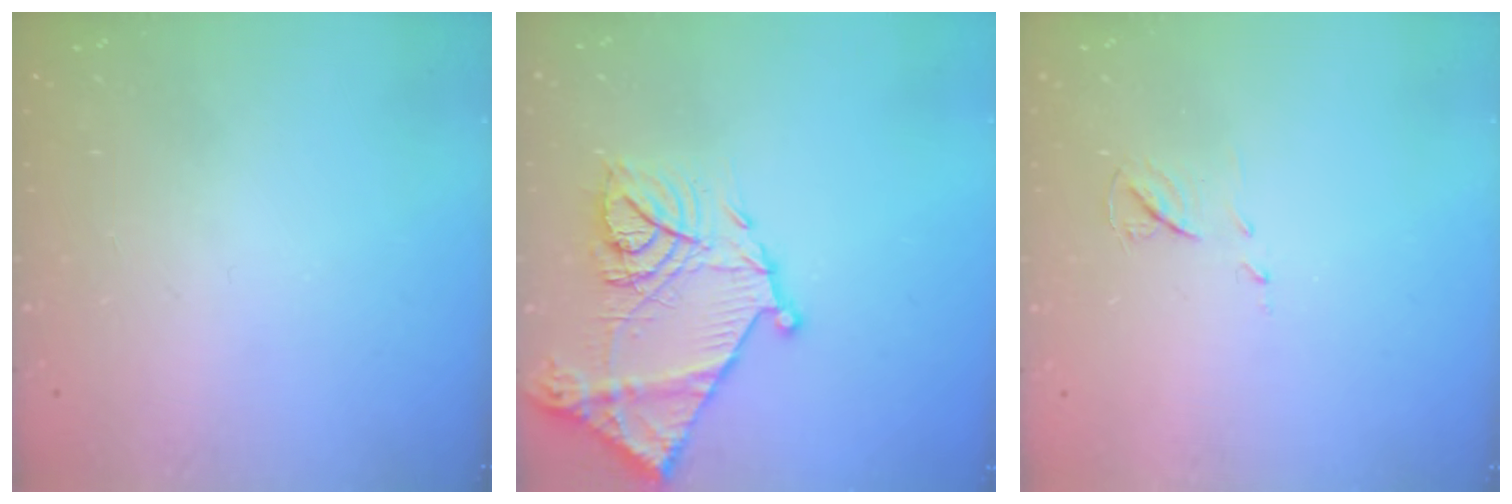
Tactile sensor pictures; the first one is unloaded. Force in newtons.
{"total": 18.6, "press": 18.5, "slide": 1.9}
{"total": 5.8, "press": 5.8, "slide": 0.5}